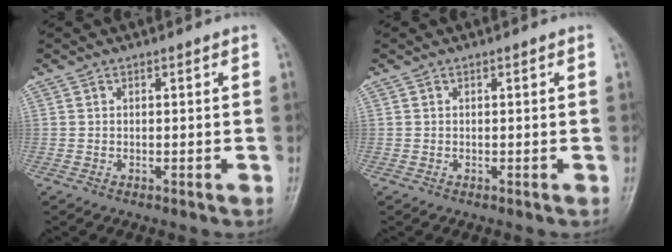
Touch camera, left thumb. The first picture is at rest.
{"total": 0.0}